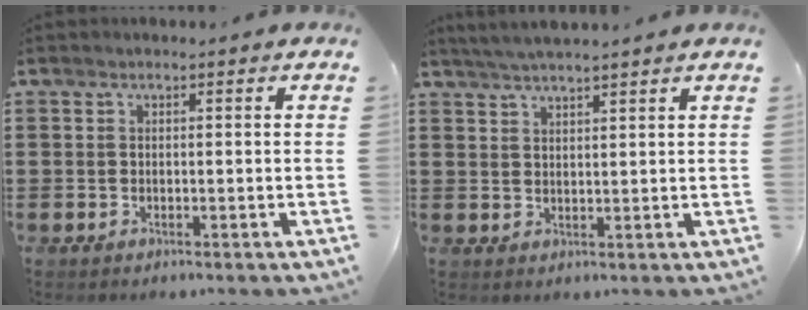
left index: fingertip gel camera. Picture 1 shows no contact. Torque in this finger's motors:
{"motor_torque": [1.07, -1.07, 0.19, 0.12]}